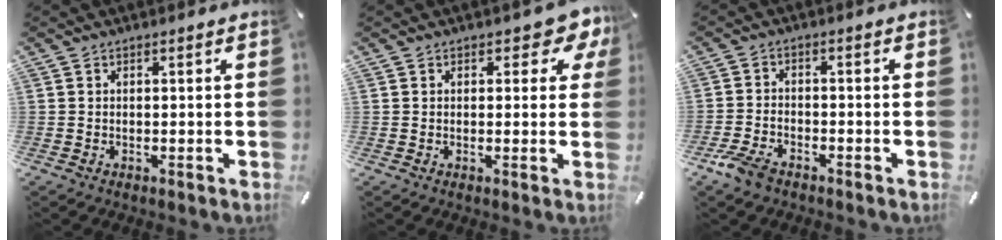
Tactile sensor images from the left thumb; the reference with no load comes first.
{"total": 5.1, "force": [2.5, 2.9, 3.4], "torque": [-0.034, -0.006, 0.036]}
{"total": 5.1, "force": [-3.7, 2.5, 2.3], "torque": [-0.060, 0.016, -0.074]}